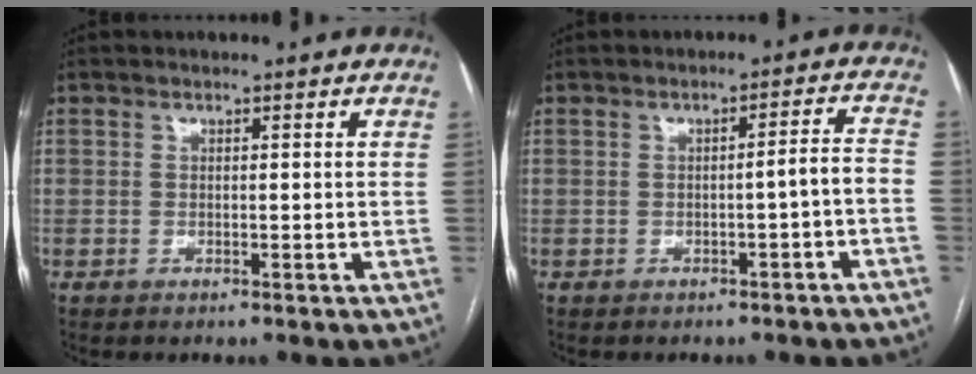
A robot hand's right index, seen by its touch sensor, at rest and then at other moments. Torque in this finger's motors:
{"motor_torque": [0.48, -0.15, 0.18, 0.04]}